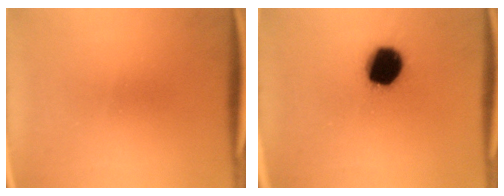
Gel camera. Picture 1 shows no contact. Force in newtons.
{"total": 14.6}